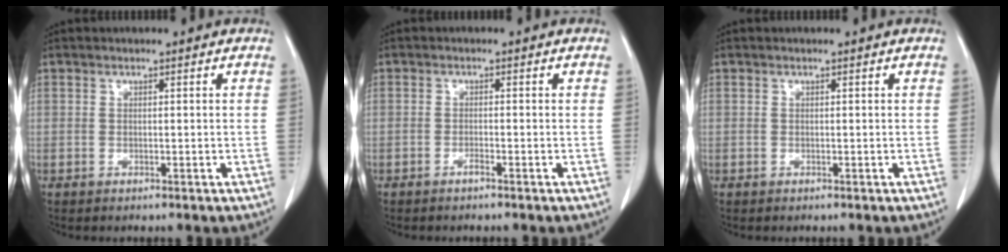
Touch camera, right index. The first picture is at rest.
{"total": 0.9, "force": [-0.7, -0.1, 0.5], "torque": [-0.010, 0.001, -0.013]}
{"total": 0.0}